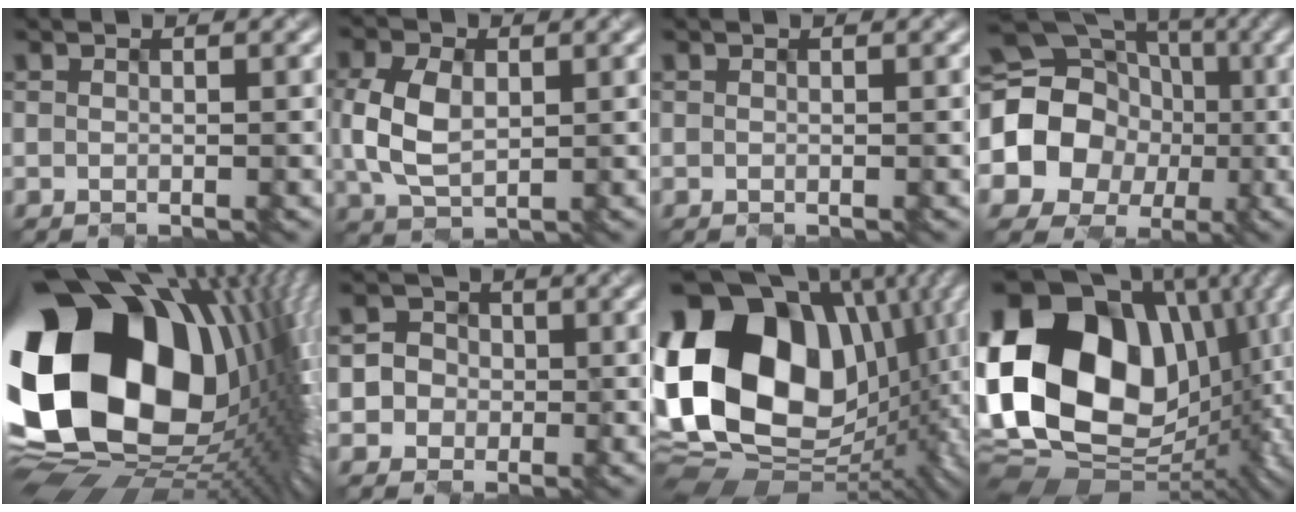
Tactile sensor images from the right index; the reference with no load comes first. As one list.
[{"total": 4.7, "force": [-0.1, 3.3, 3.4], "torque": [-0.084, 0.004, 0.004]}, {"total": 0.0}, {"total": 13.6, "force": [-1.0, 12.2, 5.8], "torque": [-0.129, 0.002, -0.042]}, {"total": 22.3, "force": [2.2, 15.3, 16.1], "torque": [-0.334, -0.058, 0.063]}, {"total": 3.5, "force": [-0.5, 3.4, 0.5], "torque": [0.005, 0.009, -0.017]}, {"total": 19.9, "force": [2.8, 14.7, 13.1], "torque": [-0.273, 0.015, 0.059]}, {"total": 19.4, "force": [2.7, 14.7, 12.5], "torque": [-0.254, 0.013, 0.057]}]